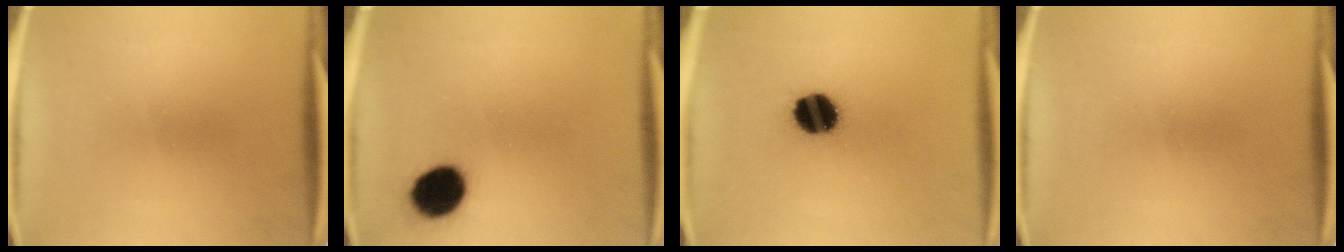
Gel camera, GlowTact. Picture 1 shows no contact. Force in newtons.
{"total": 10.4}
{"total": 11.7}
{"total": 0.0}